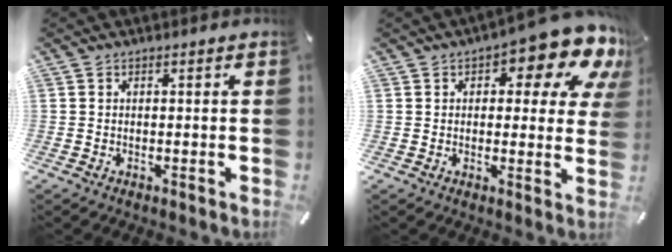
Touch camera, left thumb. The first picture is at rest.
{"total": 13.0, "force": [7.6, 5.4, 9.1], "torque": [-0.109, -0.052, 0.123]}